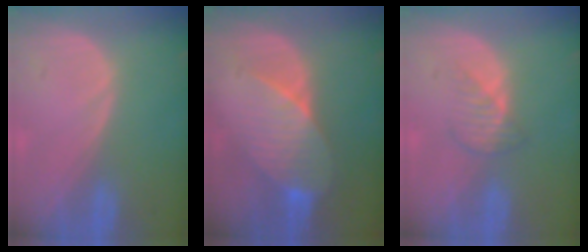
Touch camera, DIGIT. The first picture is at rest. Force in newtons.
{"total": 7.5, "press": 6.8, "slide": 3.0}
{"total": 2.6, "press": 2.6, "slide": 0.4}